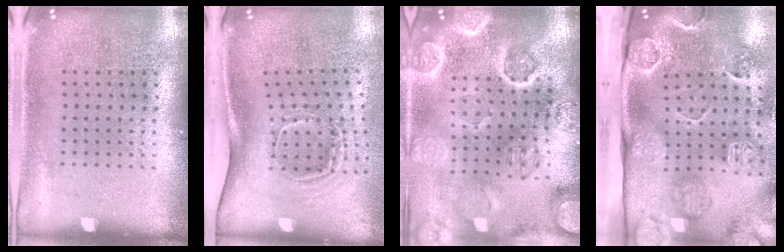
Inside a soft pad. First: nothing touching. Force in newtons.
{"total": 1.9, "press": 1.2, "slide": 1.6}
{"total": 4.6, "press": 4.1, "slide": 2.0}
{"total": 4.5, "press": 3.4, "slide": 3.0}